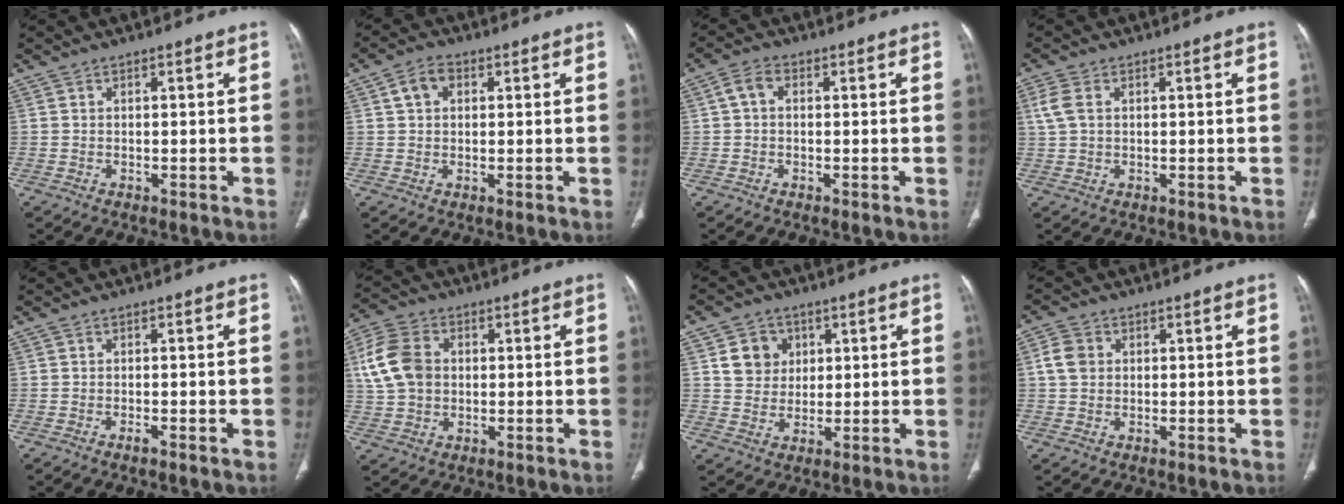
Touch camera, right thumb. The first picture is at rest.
{"total": 4.3, "force": [1.3, 3.2, 2.7], "torque": [-0.044, 0.010, 0.023]}
{"total": 3.1, "force": [0.3, 2.1, 2.2], "torque": [-0.038, 0.012, 0.000]}
{"total": 3.9, "force": [1.0, 2.5, 2.8], "torque": [-0.077, 0.010, 0.024]}
{"total": 1.0, "force": [-0.6, 0.1, 0.8], "torque": [-0.017, -0.001, -0.012]}
{"total": 10.7, "force": [1.7, 8.1, 6.9], "torque": [-0.129, 0.009, 0.030]}
{"total": 7.1, "force": [2.3, 6.4, 2.3], "torque": [-0.009, -0.006, 0.042]}
{"total": 4.2, "force": [0.8, 3.5, 2.2], "torque": [-0.035, 0.006, 0.012]}